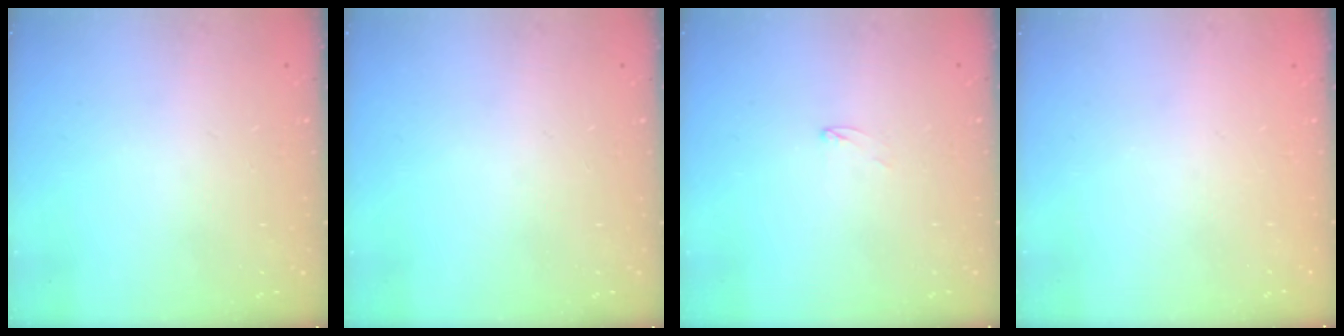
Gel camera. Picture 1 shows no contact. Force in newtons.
{"total": 0.0}
{"total": 2.2, "press": 2.2, "slide": 0.2}
{"total": 0.0}